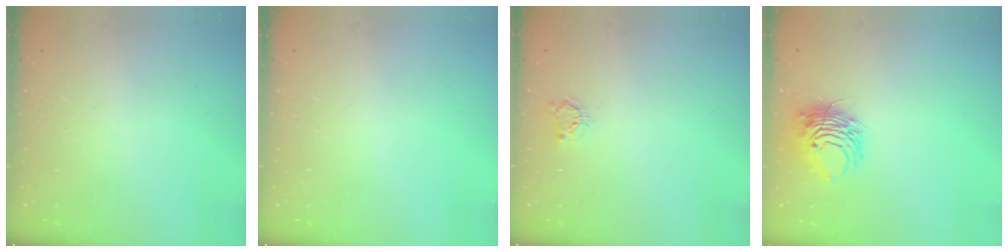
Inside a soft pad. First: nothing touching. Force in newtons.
{"total": 0.0}
{"total": 3.3, "press": 3.3, "slide": 0.4}
{"total": 11.0, "press": 10.9, "slide": 0.7}